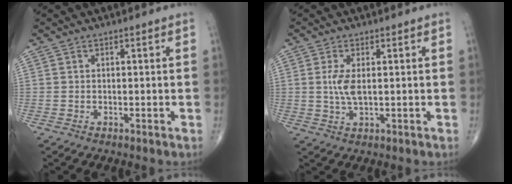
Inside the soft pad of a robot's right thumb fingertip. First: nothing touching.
{"total": 4.0, "force": [0.4, 1.5, 3.7], "torque": [-0.088, -0.005, 0.013]}